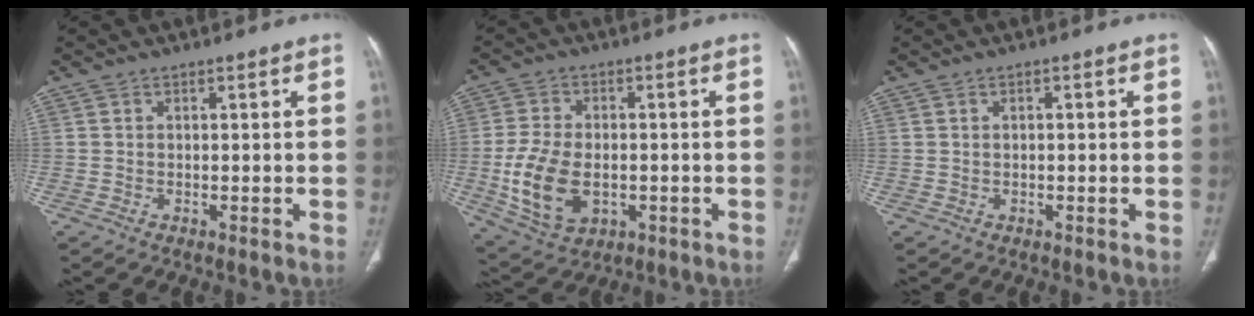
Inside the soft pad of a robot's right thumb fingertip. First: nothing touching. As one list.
[{"total": 12.6, "force": [-2.2, 8.1, 9.4], "torque": [-0.179, -0.001, -0.027]}, {"total": 0.6, "force": [0.1, 0.2, 0.6], "torque": [-0.013, 0.002, 0.002]}]